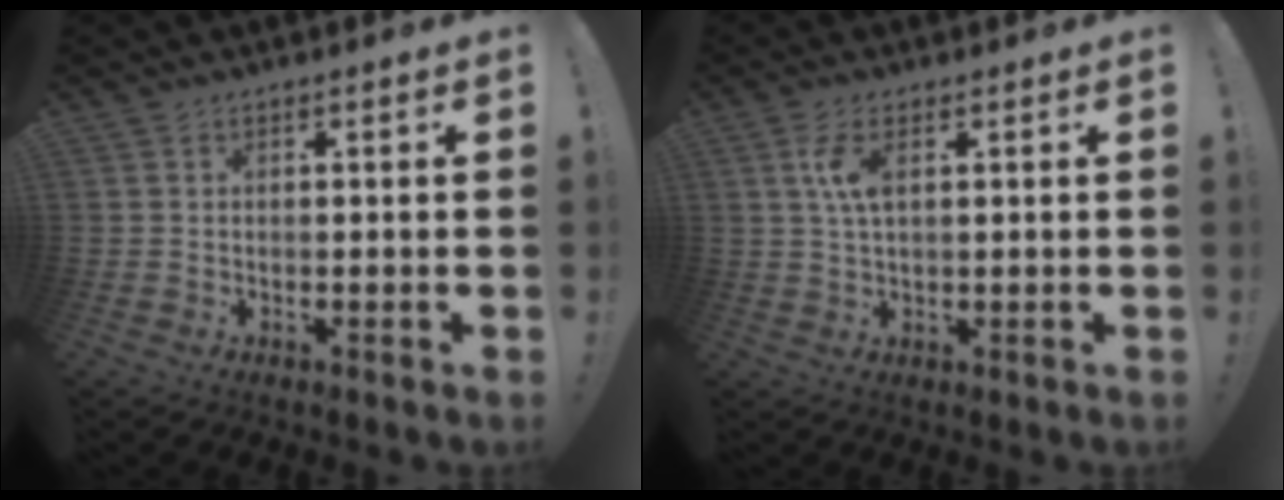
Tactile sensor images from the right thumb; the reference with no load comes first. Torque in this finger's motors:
{"motor_torque": [-0.01, 0.11, 0.34, 0.23, 0.03]}